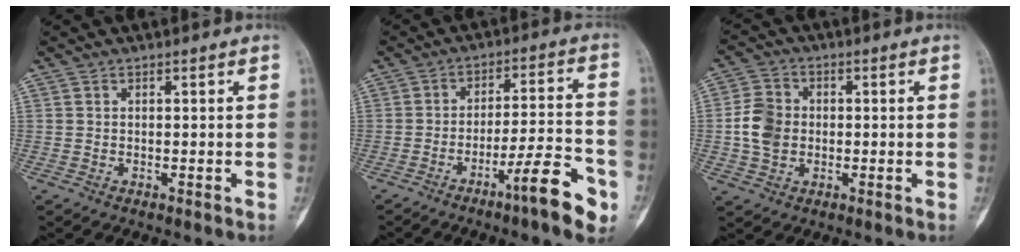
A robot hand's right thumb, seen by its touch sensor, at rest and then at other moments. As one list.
[{"total": 12.1, "force": [-6.4, 1.9, 10.0], "torque": [-0.144, 0.041, -0.098]}, {"total": 7.6, "force": [-0.4, 6.1, 4.5], "torque": [-0.072, 0.010, -0.013]}]